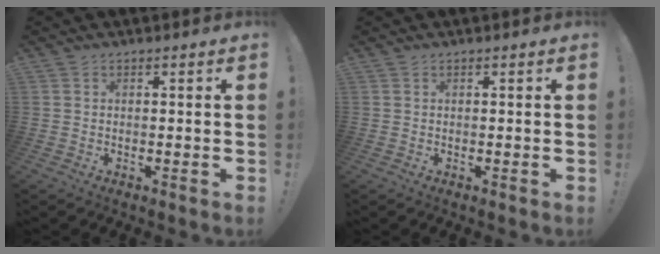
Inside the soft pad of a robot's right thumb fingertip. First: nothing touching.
{"total": 0.0}